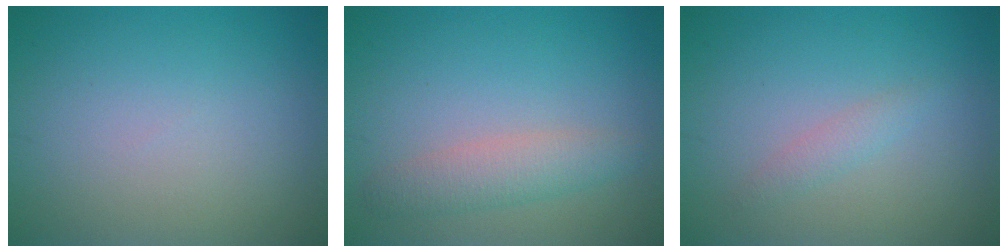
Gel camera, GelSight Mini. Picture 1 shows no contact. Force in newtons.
{"total": 2.8, "press": 2.8, "slide": 0.1}
{"total": 1.2, "press": 1.2, "slide": 0.0}